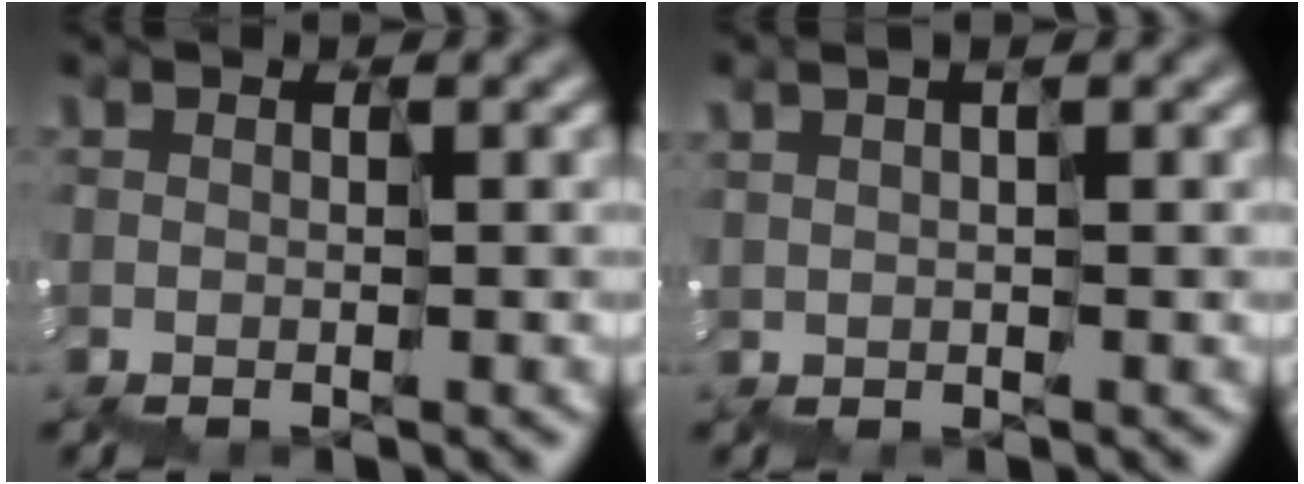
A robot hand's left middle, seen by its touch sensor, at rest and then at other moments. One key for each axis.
{"total": 1.5, "fx": 0.3, "fy": -1.1, "fz": -0.9, "tx": 0.023, "ty": 0.005, "tz": 0.010}